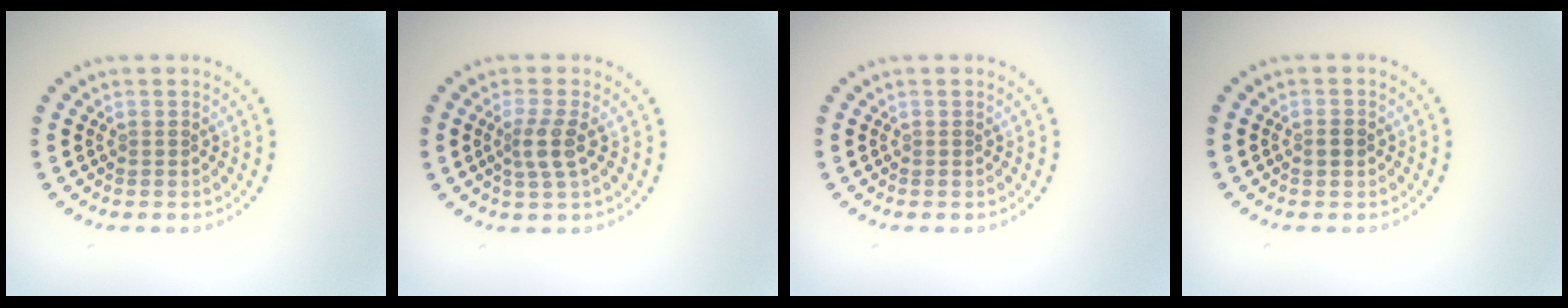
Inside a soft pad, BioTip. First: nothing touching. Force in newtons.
{"total": 2.3, "press": 1.9, "slide": 1.4}
{"total": 0.0}
{"total": 1.3, "press": 1.3, "slide": 0.0}